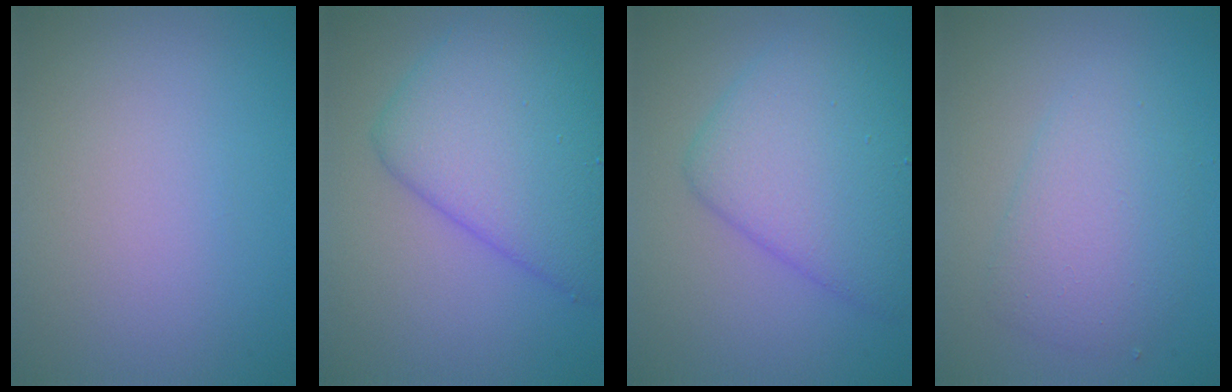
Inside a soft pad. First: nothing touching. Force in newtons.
{"total": 8.3, "press": 8.3, "slide": 0.3}
{"total": 6.9, "press": 6.9, "slide": 0.1}
{"total": 3.8, "press": 3.8, "slide": 0.1}